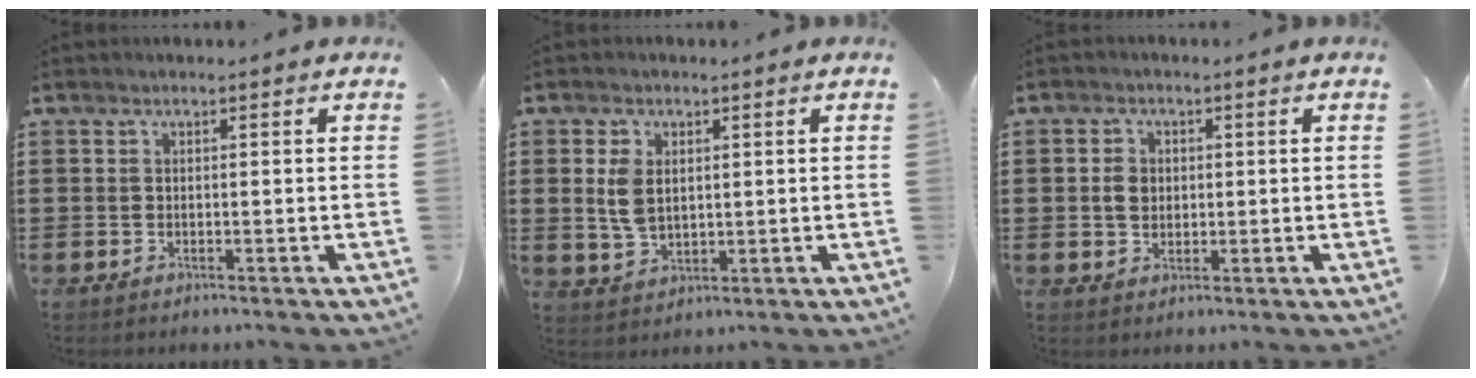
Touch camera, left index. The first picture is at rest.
{"total": 4.8, "force": [1.2, 3.2, 3.4], "torque": [-0.090, 0.005, 0.016]}
{"total": 2.9, "force": [0.2, 2.5, 1.5], "torque": [-0.036, 0.009, 0.001]}